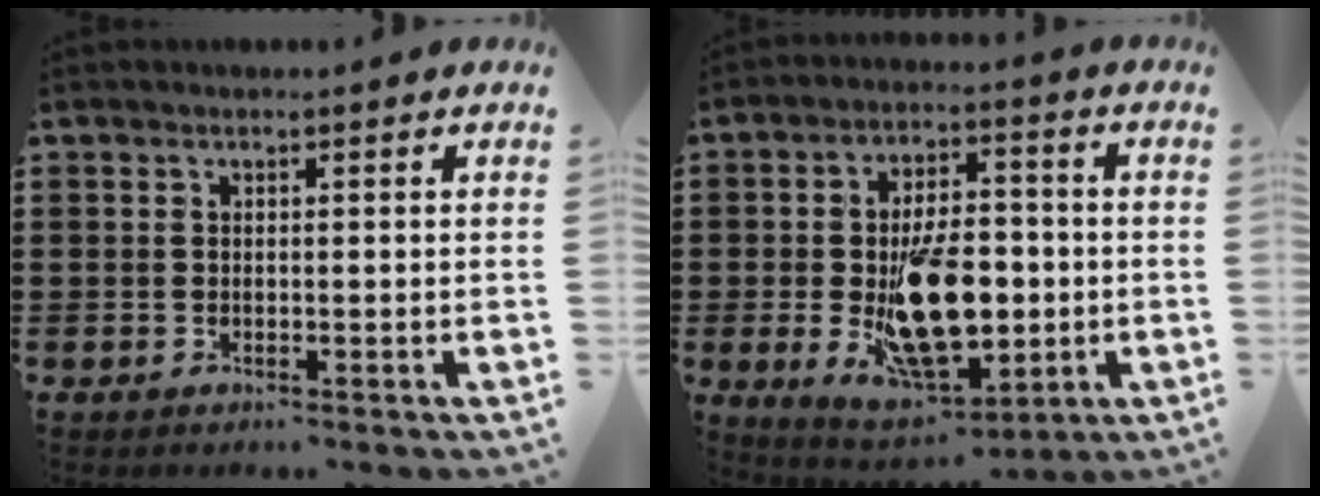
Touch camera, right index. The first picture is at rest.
{"total": 14.5, "force": [-2.3, 7.6, 12.1], "torque": [-0.199, -0.009, -0.033]}